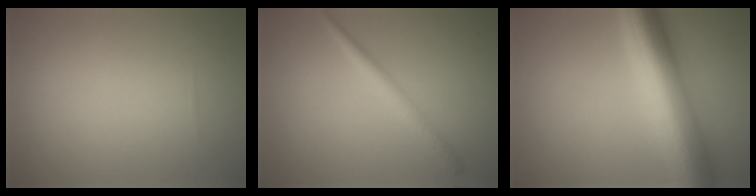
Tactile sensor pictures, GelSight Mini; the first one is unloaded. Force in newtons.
{"total": 2.2, "press": 2.2, "slide": 0.0}
{"total": 10.2, "press": 10.2, "slide": 0.4}